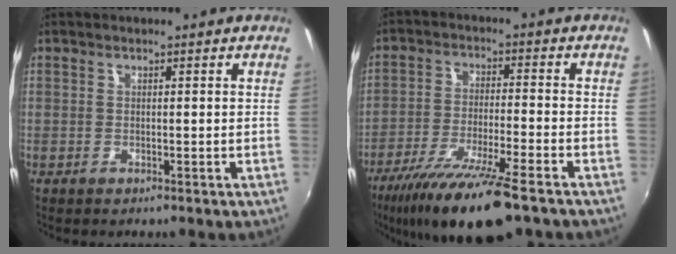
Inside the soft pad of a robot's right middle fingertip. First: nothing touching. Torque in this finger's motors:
{"motor_torque": [1.08, -1.06, 0.35, 0.16]}